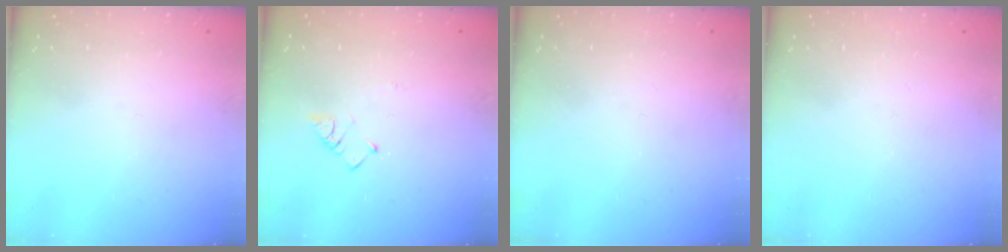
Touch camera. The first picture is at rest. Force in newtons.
{"total": 2.6, "press": 2.6, "slide": 0.5}
{"total": 0.0}
{"total": 1.8, "press": 1.8, "slide": 0.1}